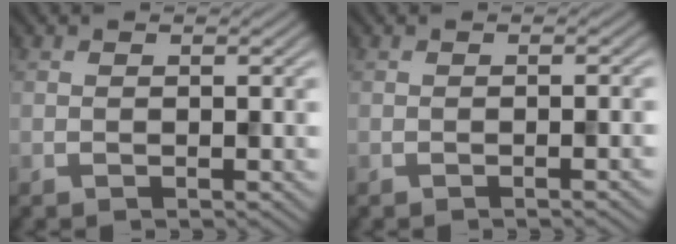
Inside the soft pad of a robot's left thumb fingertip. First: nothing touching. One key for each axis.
{"total": 1.1, "fx": -0.4, "fy": 0.2, "fz": 1.0, "tx": -0.011, "ty": 0.003, "tz": -0.009}